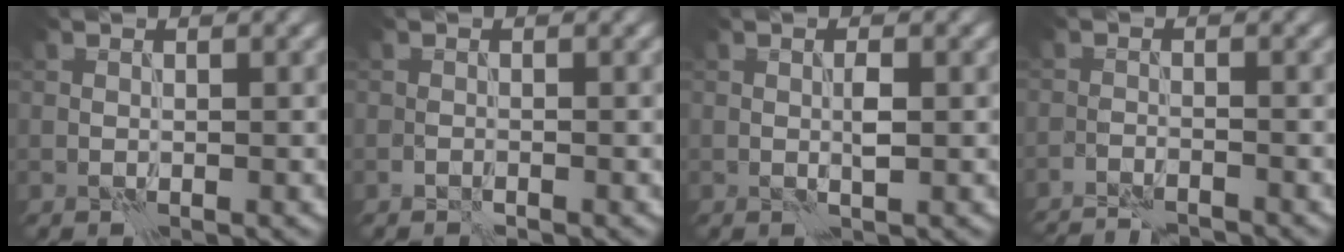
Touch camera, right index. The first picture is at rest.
{"total": 0.0}
{"total": 1.2, "force": [-0.1, 0.2, 1.2], "torque": [-0.023, 0.002, 0.000]}
{"total": 4.7, "force": [-4.6, 0.5, 0.8], "torque": [-0.012, -0.004, -0.069]}